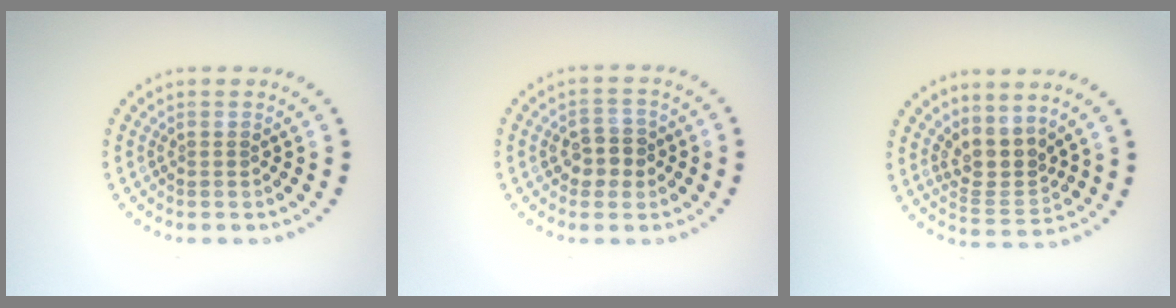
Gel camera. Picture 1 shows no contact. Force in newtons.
{"total": 2.8, "press": 2.8, "slide": 0.4}
{"total": 3.2, "press": 2.4, "slide": 2.1}